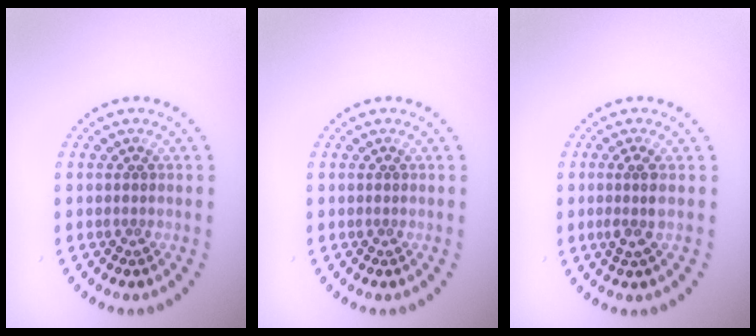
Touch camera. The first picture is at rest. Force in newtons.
{"total": 0.0}
{"total": 1.7, "press": 1.3, "slide": 1.2}